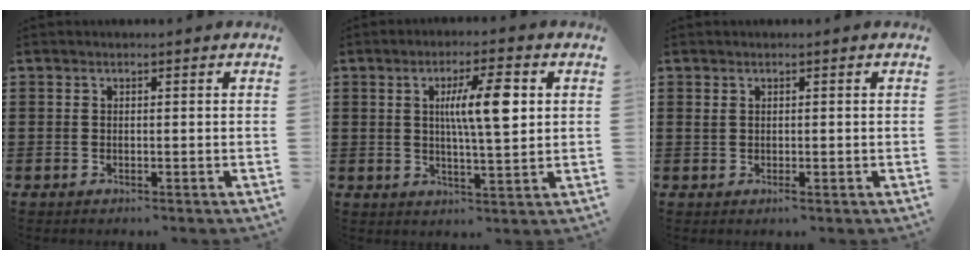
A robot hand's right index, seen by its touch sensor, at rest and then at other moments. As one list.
[{"total": 8.4, "force": [1.9, 1.6, 8.0], "torque": [-0.148, 0.001, 0.027]}, {"total": 1.1, "force": [0.1, 0.4, 1.0], "torque": [-0.020, 0.003, 0.001]}]